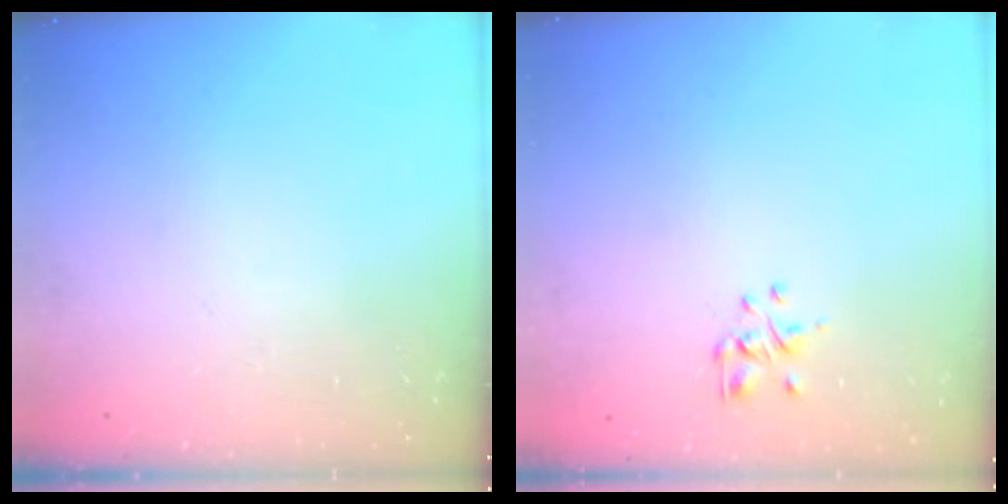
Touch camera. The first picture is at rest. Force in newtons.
{"total": 1.2, "press": 1.0, "slide": 0.6}